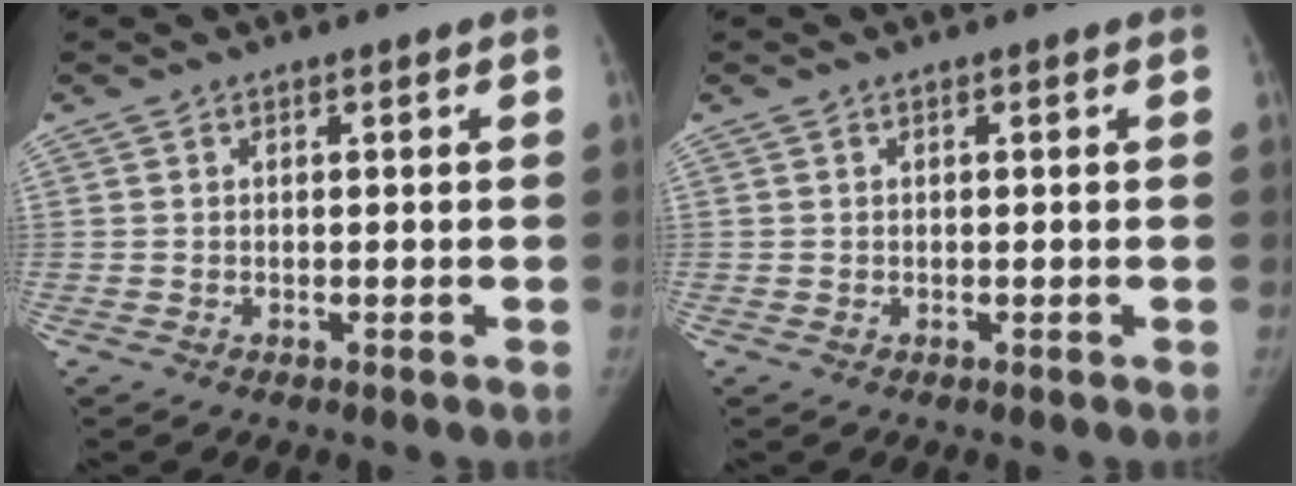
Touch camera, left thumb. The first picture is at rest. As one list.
[{"total": 0.0}]